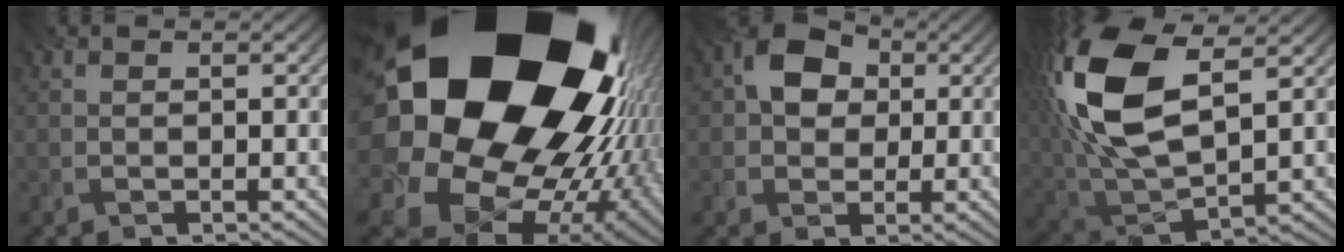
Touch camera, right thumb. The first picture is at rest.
{"total": 26.3, "force": [7.5, 20.7, 14.4], "torque": [-0.317, -0.067, 0.140]}
{"total": 6.6, "force": [1.3, 5.2, 3.8], "torque": [-0.077, 0.013, 0.011]}
{"total": 16.6, "force": [4.8, 8.1, 13.6], "torque": [-0.334, 0.015, 0.098]}